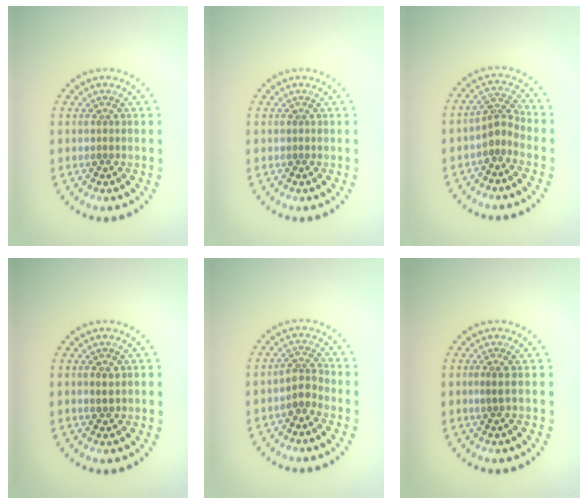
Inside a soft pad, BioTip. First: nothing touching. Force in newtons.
{"total": 0.0}
{"total": 2.4, "press": 1.6, "slide": 1.8}
{"total": 1.0, "press": 0.9, "slide": 0.2}
{"total": 2.0, "press": 1.5, "slide": 1.4}
{"total": 0.9, "press": 0.5, "slide": 0.7}